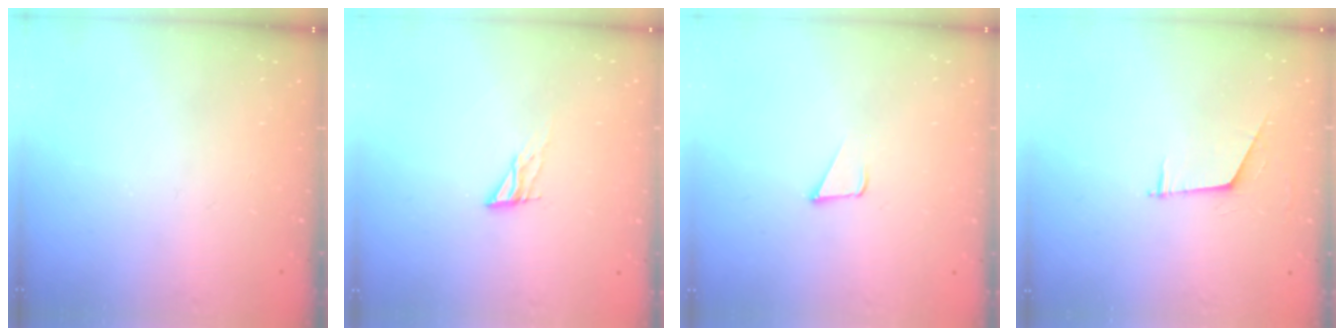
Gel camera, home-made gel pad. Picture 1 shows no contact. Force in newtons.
{"total": 6.3, "press": 6.3, "slide": 0.6}
{"total": 1.7, "press": 1.7, "slide": 0.1}
{"total": 5.7, "press": 5.7, "slide": 0.3}